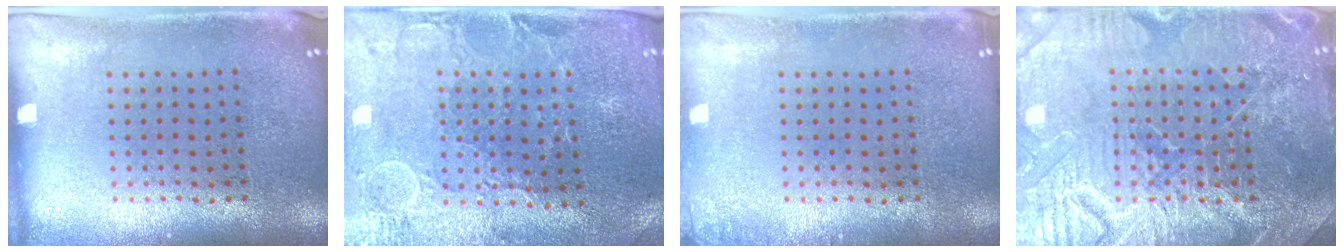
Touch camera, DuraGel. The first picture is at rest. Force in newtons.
{"total": 0.8, "press": 0.7, "slide": 0.4}
{"total": 0.7, "press": 0.6, "slide": 0.2}
{"total": 5.2, "press": 5.1, "slide": 0.6}